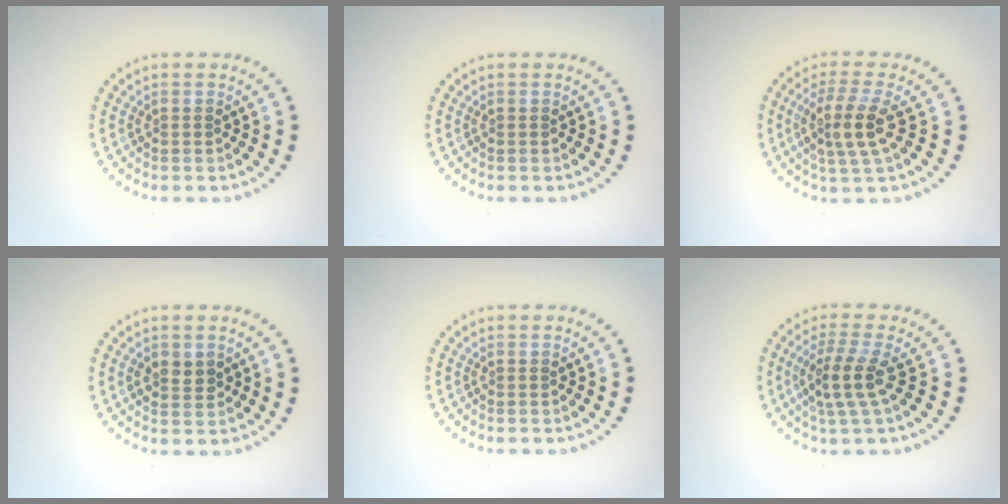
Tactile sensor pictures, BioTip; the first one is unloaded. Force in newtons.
{"total": 0.0}
{"total": 3.7, "press": 3.2, "slide": 1.8}
{"total": 2.0, "press": 2.0, "slide": 0.2}
{"total": 0.0}
{"total": 3.4, "press": 2.8, "slide": 1.9}